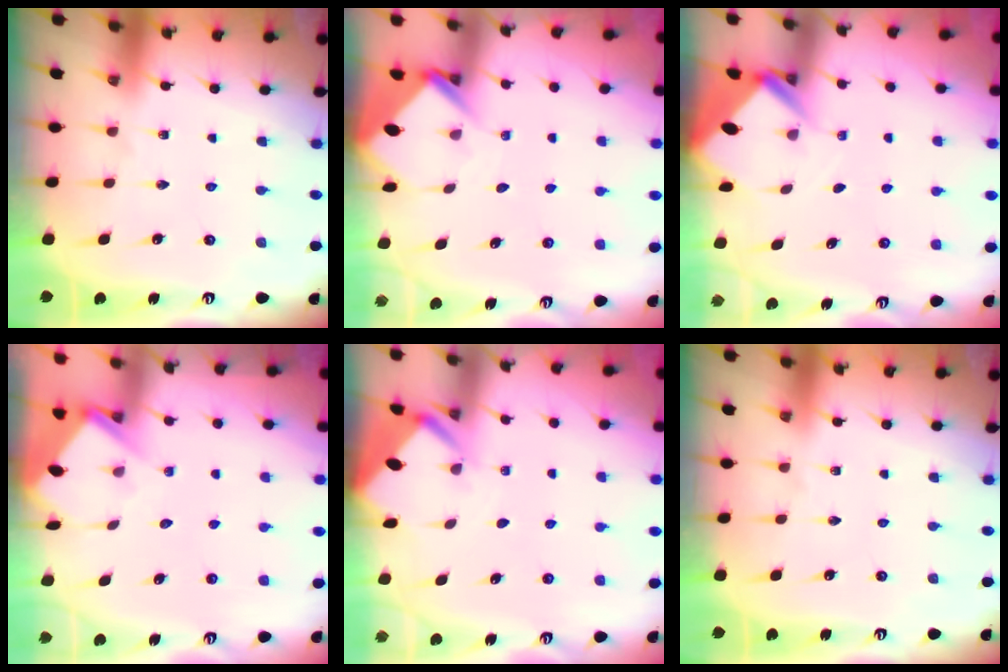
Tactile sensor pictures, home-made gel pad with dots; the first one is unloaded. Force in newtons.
{"total": 3.8, "press": 3.8, "slide": 0.1}
{"total": 2.5, "press": 2.5, "slide": 0.1}
{"total": 3.9, "press": 3.9, "slide": 0.4}
{"total": 2.5, "press": 2.5, "slide": 0.1}
{"total": 0.0}